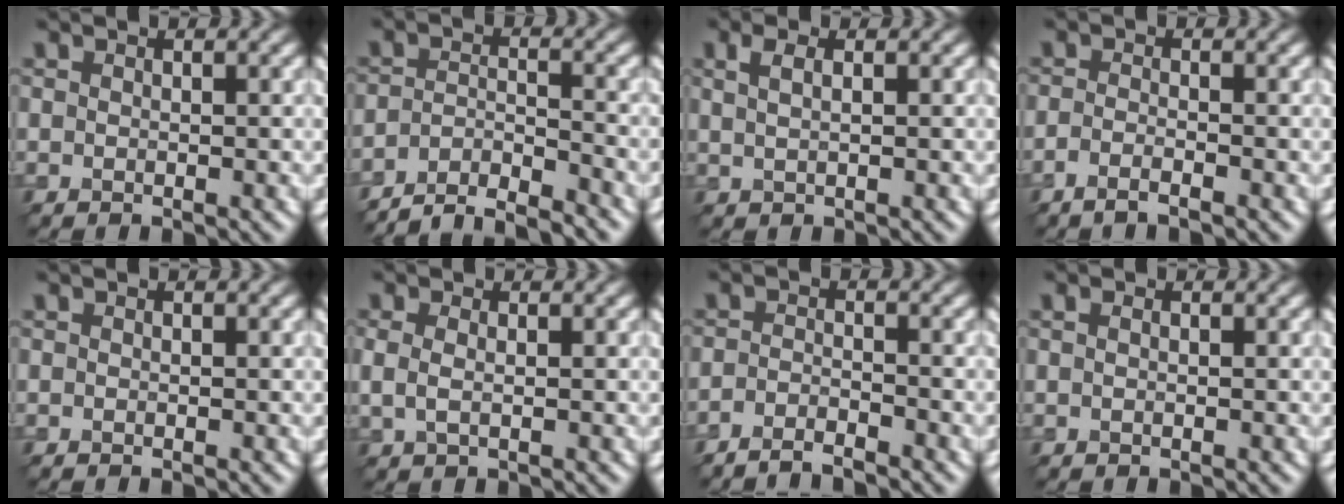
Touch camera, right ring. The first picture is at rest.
{"total": 5.3, "force": [-4.9, 0.9, 1.8], "torque": [-0.028, -0.003, -0.090]}
{"total": 2.0, "force": [1.0, 0.8, 1.5], "torque": [-0.024, 0.000, 0.012]}
{"total": 1.7, "force": [-1.2, 0.4, 1.1], "torque": [-0.019, -0.004, -0.030]}
{"total": 0.0}
{"total": 1.4, "force": [0.1, 0.6, 1.2], "torque": [-0.029, -0.003, 0.003]}
{"total": 2.4, "force": [-2.2, 0.4, 1.0], "torque": [-0.010, -0.001, -0.047]}
{"total": 0.5, "force": [0.2, 0.2, 0.4], "torque": [-0.012, -0.002, 0.001]}